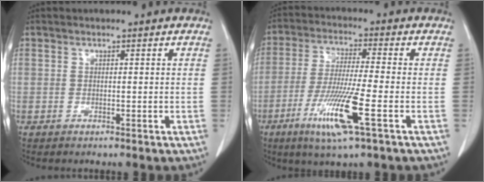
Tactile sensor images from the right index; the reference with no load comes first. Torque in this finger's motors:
{"motor_torque": [0.99, -0.14, 0.35, 0.12]}